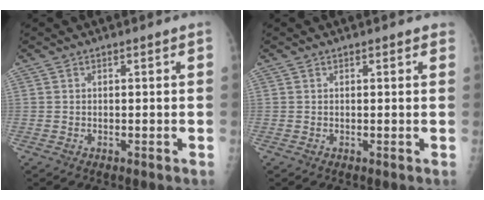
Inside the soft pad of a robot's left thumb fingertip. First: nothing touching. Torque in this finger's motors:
{"motor_torque": [-0.10, 0.03, -0.07, 0.15, -0.02]}